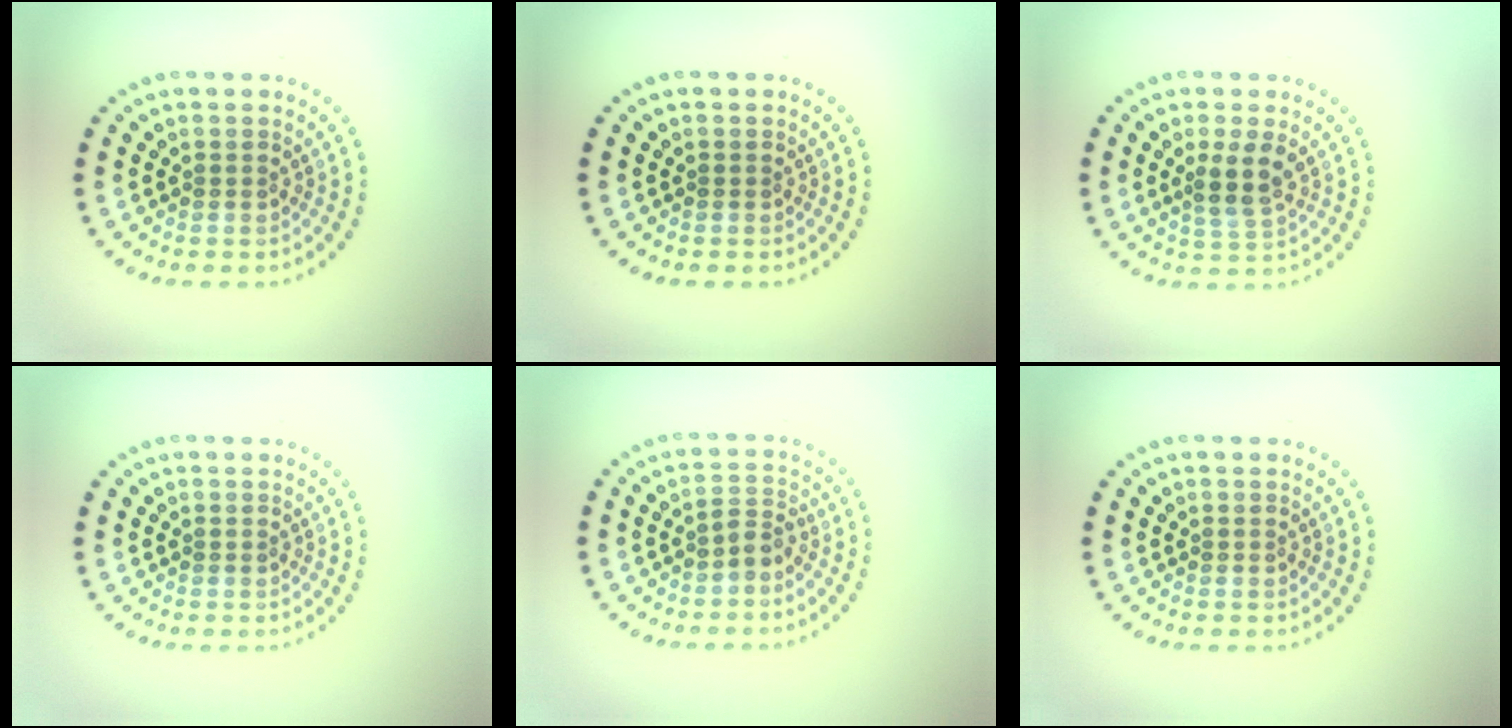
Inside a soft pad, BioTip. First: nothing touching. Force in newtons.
{"total": 0.0}
{"total": 2.6, "press": 2.3, "slide": 1.3}
{"total": 0.0}
{"total": 1.7, "press": 1.4, "slide": 1.0}
{"total": 0.0}